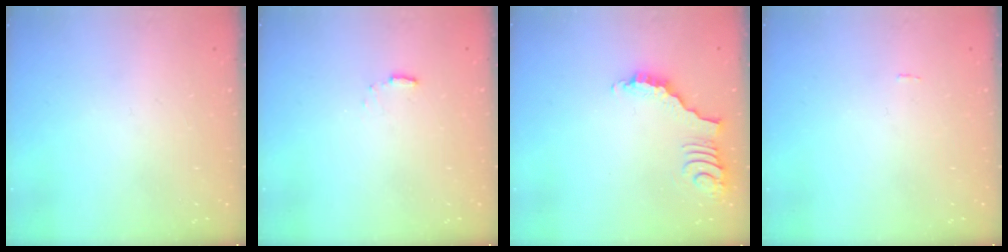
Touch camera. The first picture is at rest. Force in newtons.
{"total": 2.9, "press": 2.9, "slide": 0.5}
{"total": 3.6, "press": 3.5, "slide": 0.6}
{"total": 0.7, "press": 0.7, "slide": 0.0}